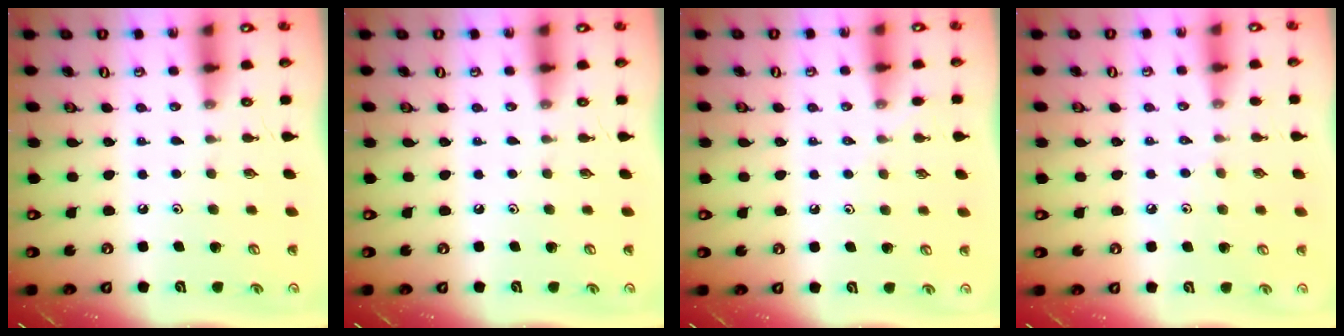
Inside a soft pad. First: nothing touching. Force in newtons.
{"total": 0.0}
{"total": 4.0, "press": 3.9, "slide": 0.6}
{"total": 6.1, "press": 6.0, "slide": 1.0}